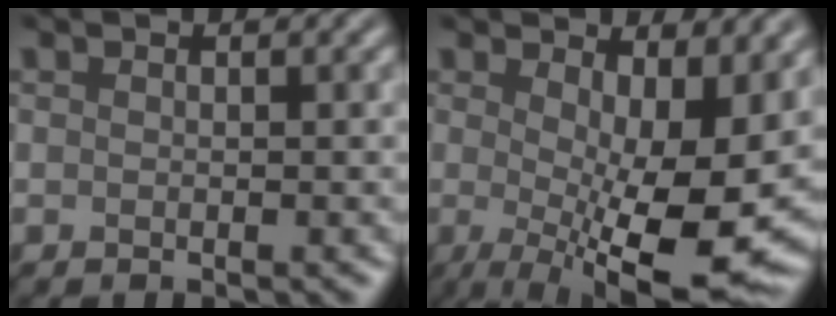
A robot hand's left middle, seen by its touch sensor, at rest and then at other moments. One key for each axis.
{"total": 12.6, "fx": -0.2, "fy": 4.1, "fz": 12.0, "tx": -0.157, "ty": -0.005, "tz": 0.013}